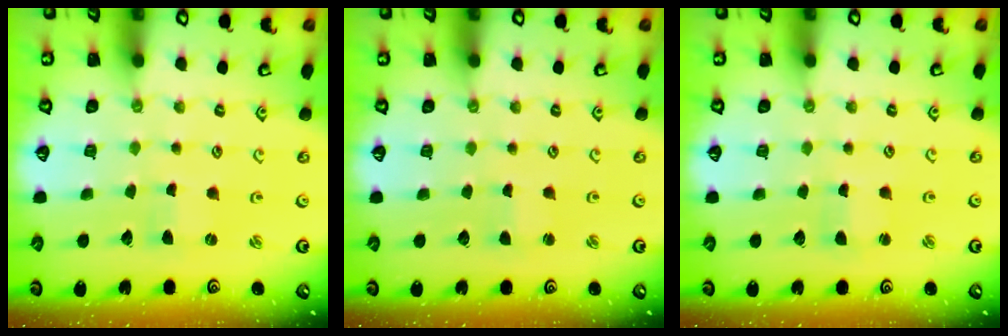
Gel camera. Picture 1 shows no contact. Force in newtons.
{"total": 1.1, "press": 1.1, "slide": 0.2}
{"total": 1.1, "press": 1.0, "slide": 0.2}